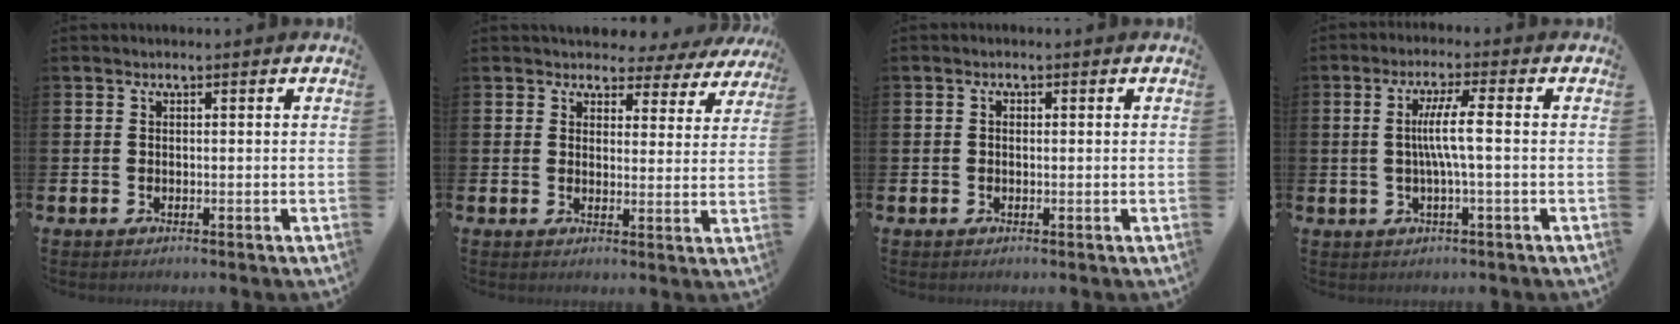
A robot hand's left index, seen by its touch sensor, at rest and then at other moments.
{"total": 3.2, "force": [2.6, 1.8, 0.1], "torque": [-0.005, -0.022, 0.039]}
{"total": 0.7, "force": [0.1, 0.5, 0.4], "torque": [-0.004, 0.002, -0.001]}
{"total": 5.2, "force": [0.2, 0.1, 5.2], "torque": [-0.099, 0.000, 0.000]}